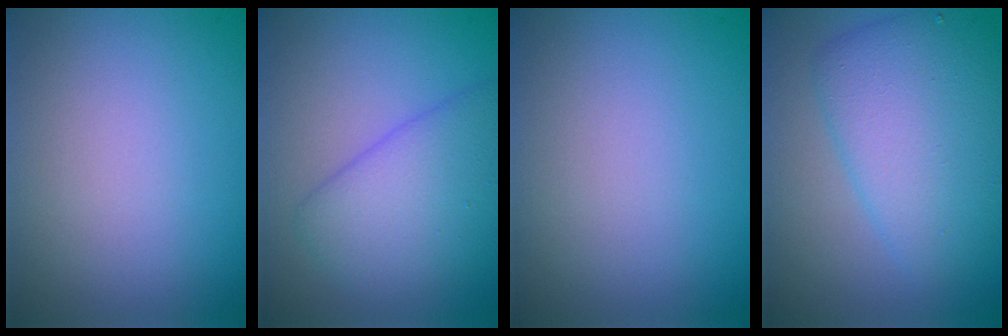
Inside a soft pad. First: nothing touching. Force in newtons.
{"total": 5.1, "press": 5.1, "slide": 0.3}
{"total": 0.0}
{"total": 6.3, "press": 6.3, "slide": 0.1}